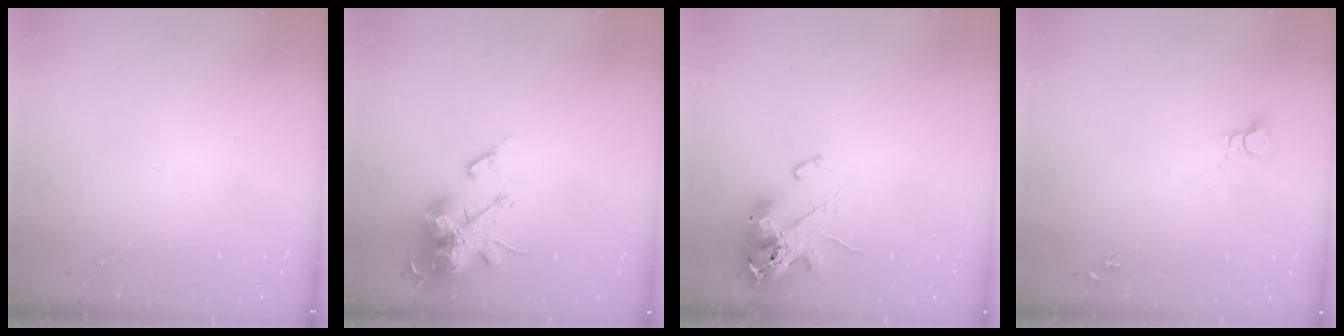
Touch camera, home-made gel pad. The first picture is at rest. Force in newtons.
{"total": 19.6, "press": 19.6, "slide": 0.1}
{"total": 12.0, "press": 11.9, "slide": 1.9}
{"total": 3.7, "press": 3.7, "slide": 0.3}